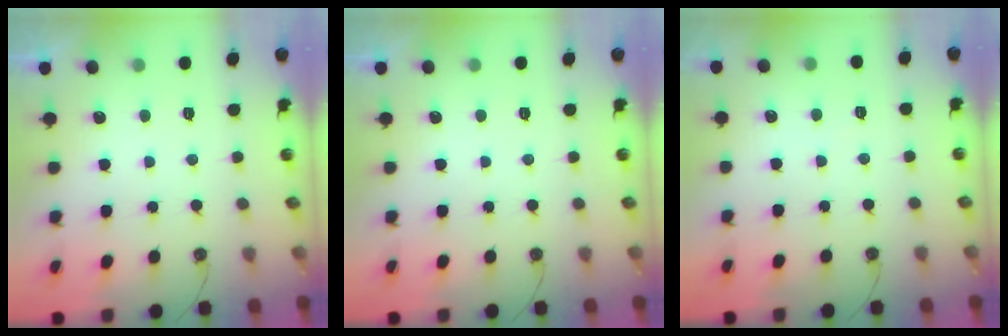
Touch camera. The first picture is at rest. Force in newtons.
{"total": 0.0}
{"total": 2.7, "press": 2.7, "slide": 0.4}